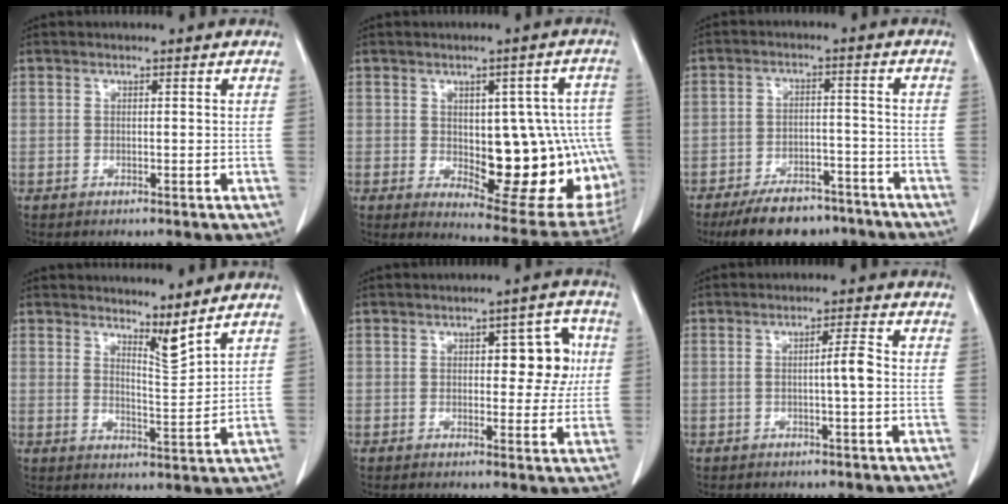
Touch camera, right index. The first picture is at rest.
{"total": 19.3, "force": [-2.3, 7.7, 17.5], "torque": [-0.152, 0.020, 0.001]}
{"total": 11.3, "force": [-9.1, 5.0, 4.4], "torque": [-0.058, 0.009, -0.139]}
{"total": 4.0, "force": [3.6, -0.2, 1.8], "torque": [-0.034, -0.023, 0.068]}
{"total": 6.0, "force": [1.1, 2.3, 5.4], "torque": [-0.062, 0.013, 0.014]}
{"total": 3.2, "force": [-0.3, -0.1, 3.2], "torque": [-0.053, 0.002, -0.005]}